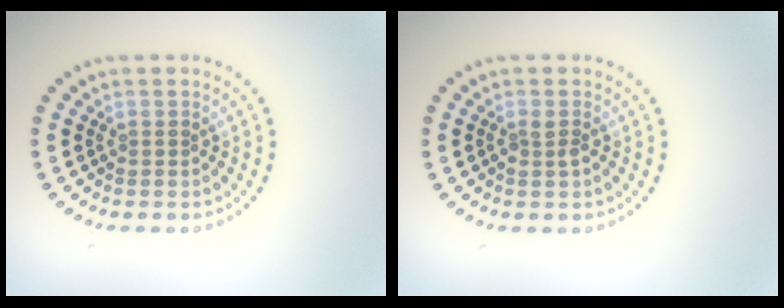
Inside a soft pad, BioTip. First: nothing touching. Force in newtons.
{"total": 0.9, "press": 0.8, "slide": 0.4}